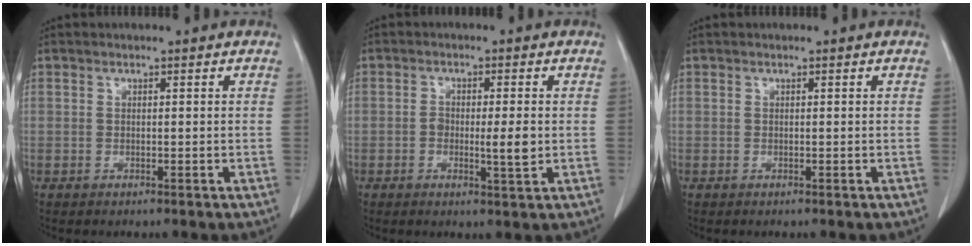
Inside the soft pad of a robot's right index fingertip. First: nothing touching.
{"total": 4.4, "force": [-0.5, 1.0, 4.3], "torque": [-0.072, -0.004, -0.008]}
{"total": 0.0}